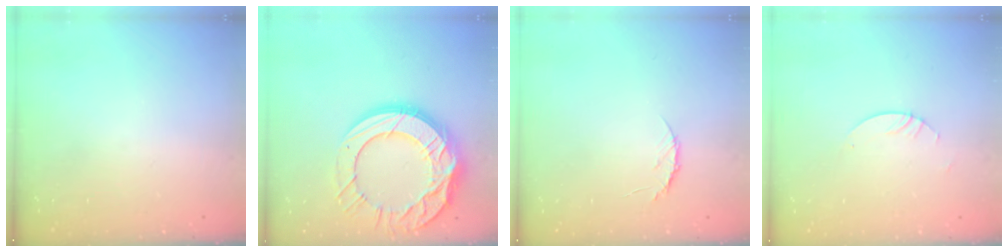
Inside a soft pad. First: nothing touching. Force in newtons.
{"total": 24.9, "press": 24.8, "slide": 2.4}
{"total": 4.7, "press": 4.6, "slide": 0.4}
{"total": 2.4, "press": 2.4, "slide": 0.2}